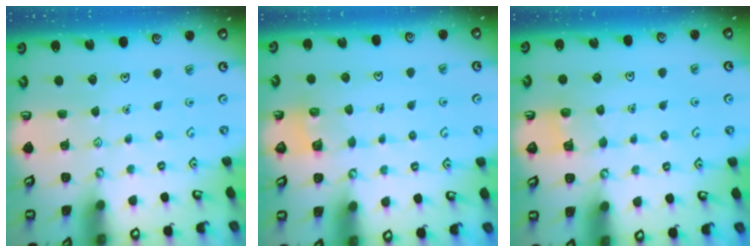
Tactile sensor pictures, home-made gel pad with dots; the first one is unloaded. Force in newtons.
{"total": 3.7, "press": 3.6, "slide": 0.2}
{"total": 3.8, "press": 3.8, "slide": 0.3}